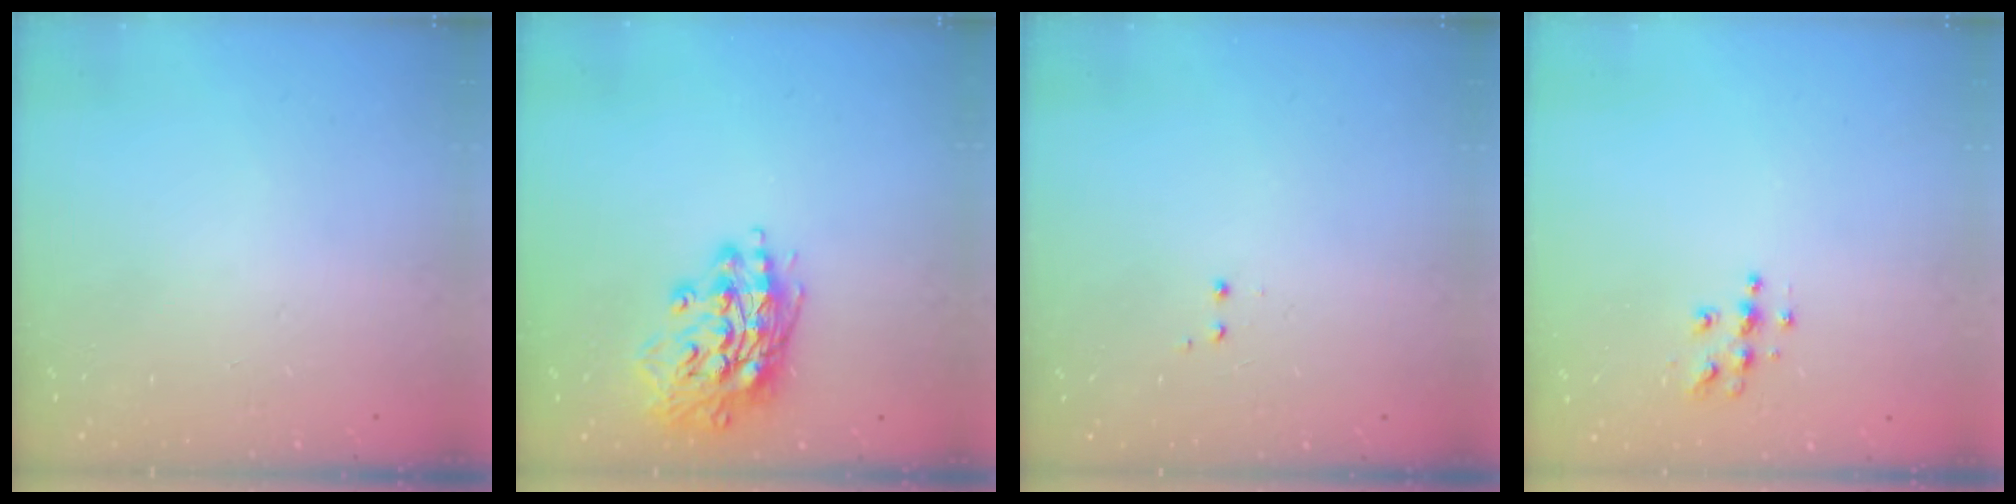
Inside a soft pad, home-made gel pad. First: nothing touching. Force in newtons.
{"total": 15.7, "press": 15.5, "slide": 2.5}
{"total": 1.2, "press": 1.0, "slide": 0.6}
{"total": 5.4, "press": 5.4, "slide": 0.4}